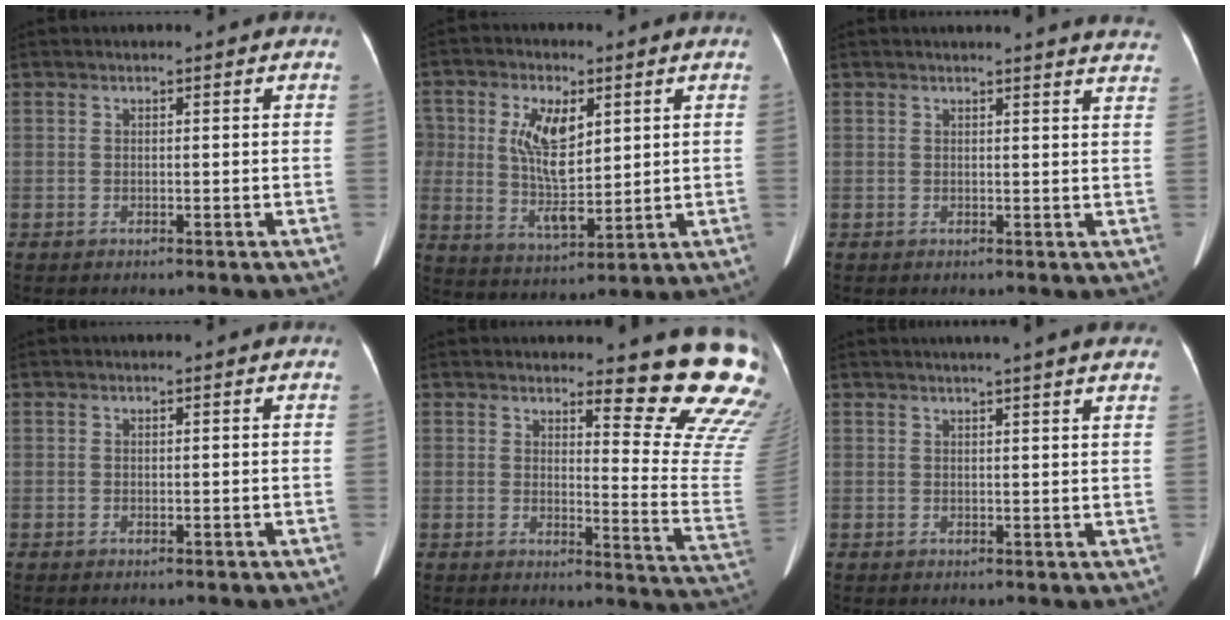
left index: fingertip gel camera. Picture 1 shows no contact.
{"total": 9.7, "force": [2.2, 5.1, 7.9], "torque": [-0.156, 0.006, 0.048]}
{"total": 11.8, "force": [11.4, 0.4, 2.9], "torque": [-0.020, -0.040, 0.102]}
{"total": 0.0}
{"total": 14.8, "force": [13.4, 0.1, 6.4], "torque": [-0.065, -0.137, 0.134]}
{"total": 9.5, "force": [8.1, 0.2, 5.0], "torque": [-0.069, 0.023, 0.082]}